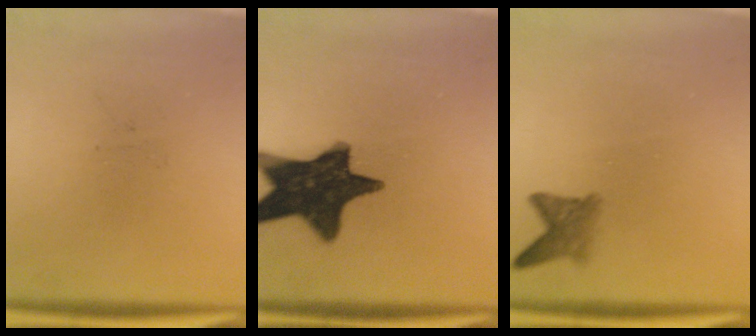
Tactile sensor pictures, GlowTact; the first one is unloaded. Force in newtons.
{"total": 15.7}
{"total": 2.5}